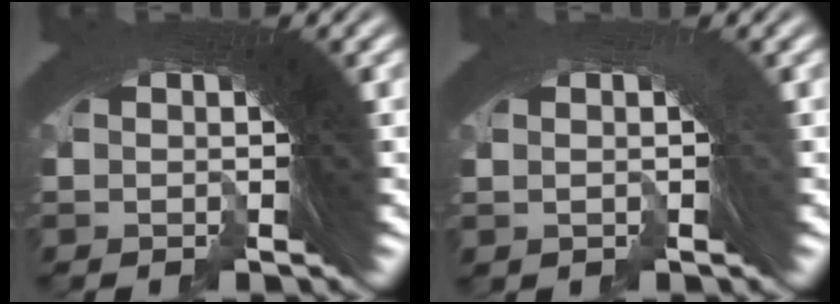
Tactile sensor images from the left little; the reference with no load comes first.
{"total": 0.9, "force": [-0.5, 0.0, -0.7], "torque": [0.005, 0.001, -0.005]}